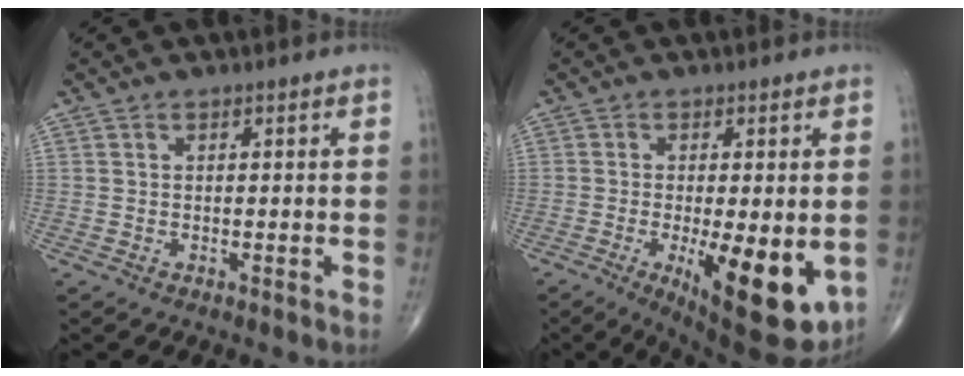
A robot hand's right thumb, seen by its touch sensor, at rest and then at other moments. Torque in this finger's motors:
{"motor_torque": [1.58, 2.49, 0.76, -0.84, 0.44]}